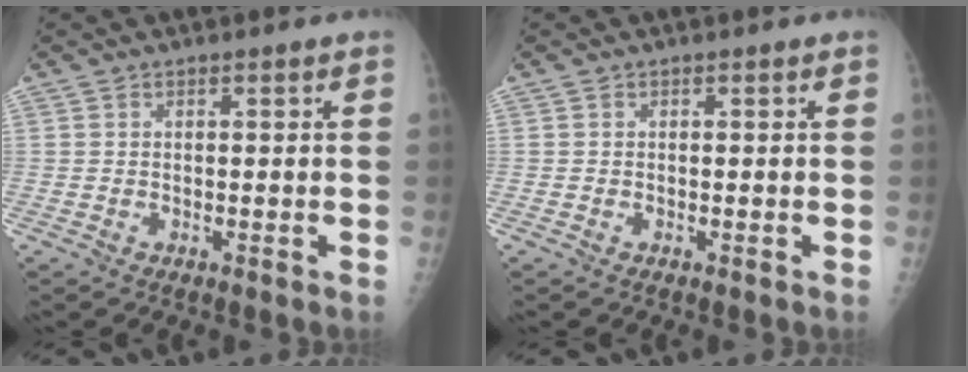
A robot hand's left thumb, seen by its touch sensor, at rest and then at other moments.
{"total": 0.0}